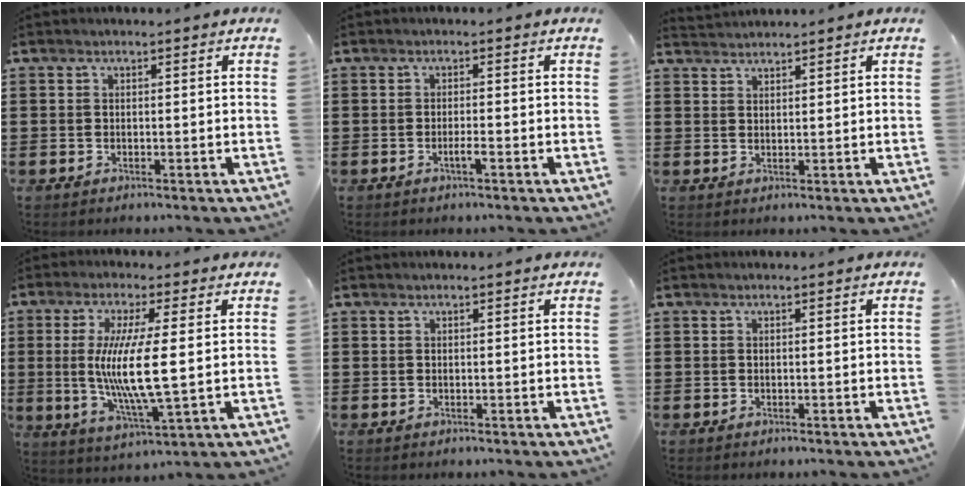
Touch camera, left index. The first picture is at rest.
{"total": 1.6, "force": [-0.7, 0.1, 1.5], "torque": [-0.025, -0.002, -0.013]}
{"total": 1.5, "force": [1.5, -0.1, -0.2], "torque": [0.000, 0.003, 0.030]}
{"total": 10.1, "force": [0.8, 1.6, 9.9], "torque": [-0.204, -0.010, 0.007]}
{"total": 0.0}
{"total": 0.0}